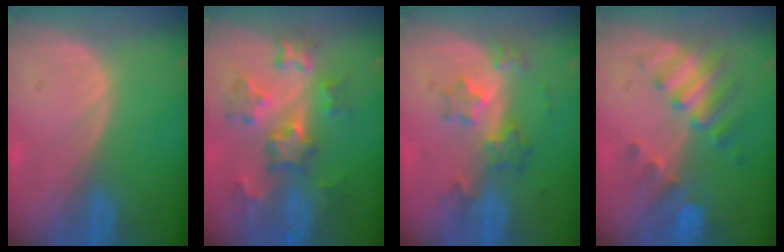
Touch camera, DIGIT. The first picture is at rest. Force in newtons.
{"total": 7.9, "press": 7.7, "slide": 1.6}
{"total": 6.1, "press": 5.5, "slide": 2.5}
{"total": 7.6, "press": 6.7, "slide": 3.6}